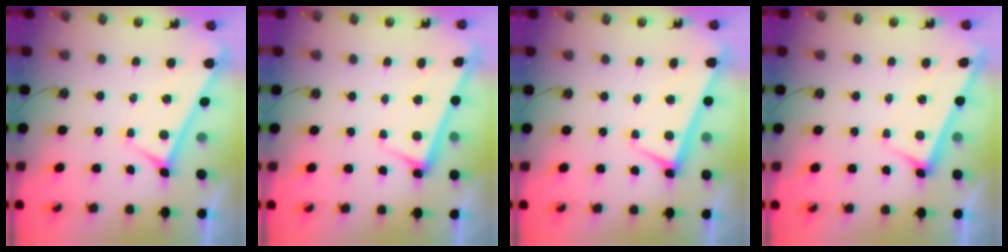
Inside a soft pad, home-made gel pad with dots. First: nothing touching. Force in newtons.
{"total": 2.8, "press": 2.8, "slide": 0.4}
{"total": 1.3, "press": 1.2, "slide": 0.3}
{"total": 3.3, "press": 3.3, "slide": 0.2}